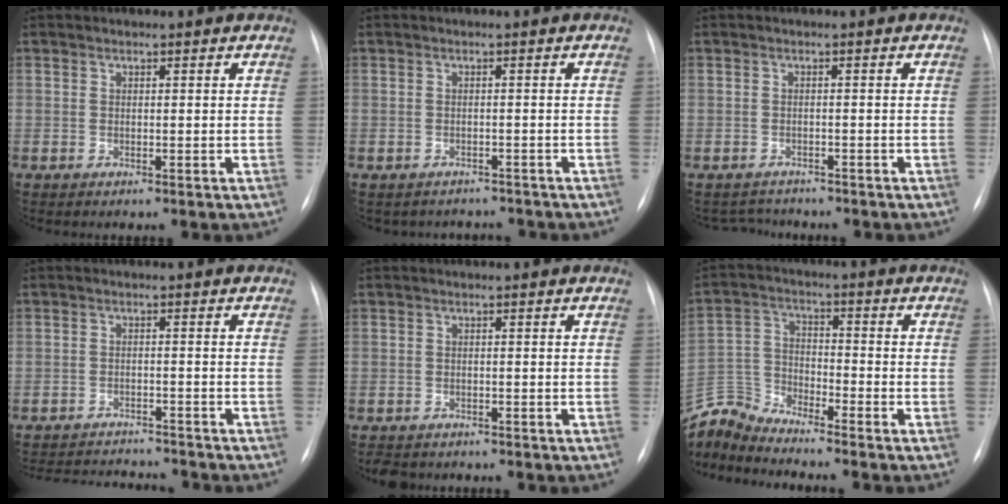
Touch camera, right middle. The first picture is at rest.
{"total": 4.4, "force": [-4.0, 1.8, -0.2], "torque": [0.002, 0.011, -0.046]}
{"total": 2.7, "force": [-2.6, 0.6, -0.6], "torque": [0.008, -0.006, -0.039]}
{"total": 11.2, "force": [-10.8, 1.7, 2.7], "torque": [-0.054, 0.004, -0.149]}
{"total": 3.9, "force": [-3.3, 1.9, 0.9], "torque": [-0.010, -0.004, -0.045]}
{"total": 8.7, "force": [-8.7, -0.9, 0.2], "torque": [-0.017, 0.012, -0.175]}